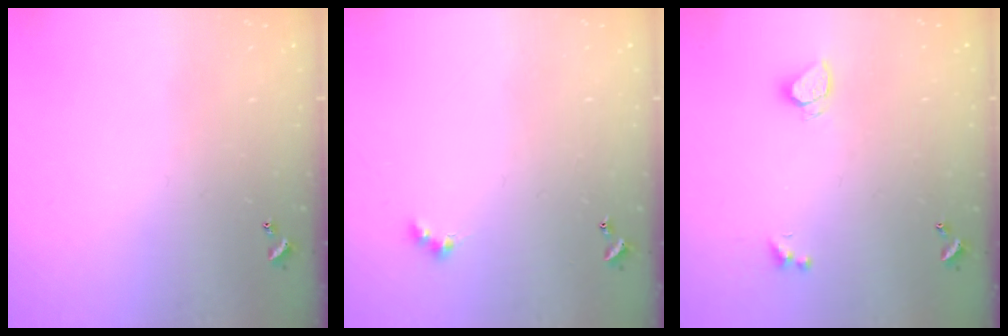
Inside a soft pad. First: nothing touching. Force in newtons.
{"total": 3.0, "press": 2.9, "slide": 0.5}
{"total": 1.9, "press": 1.8, "slide": 0.4}